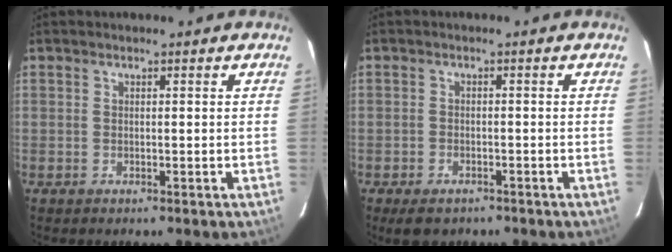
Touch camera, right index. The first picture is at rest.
{"total": 4.6, "force": [-3.4, 2.4, 2.1], "torque": [-0.049, -0.009, -0.048]}